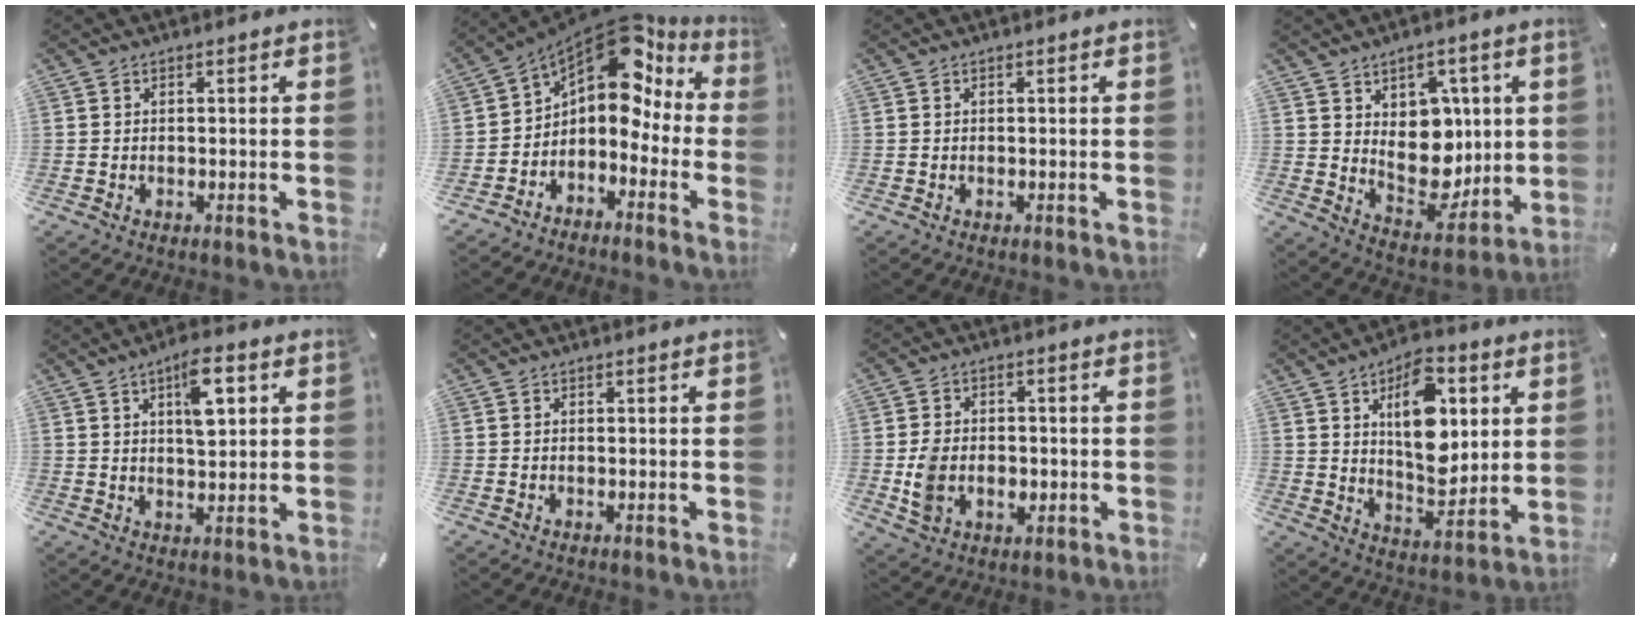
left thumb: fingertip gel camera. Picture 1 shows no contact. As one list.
[{"total": 12.1, "force": [6.9, 6.4, 7.6], "torque": [-0.135, -0.066, 0.113]}, {"total": 0.0}, {"total": 11.9, "force": [2.9, 9.9, 6.0], "torque": [-0.066, -0.037, 0.065]}, {"total": 8.6, "force": [3.6, 3.4, 7.0], "torque": [-0.096, -0.013, 0.052]}, {"total": 0.0}, {"total": 8.4, "force": [-1.5, 6.5, 5.1], "torque": [-0.100, 0.003, -0.027]}, {"total": 15.6, "force": [5.2, 9.1, 11.6], "torque": [-0.172, -0.019, 0.084]}]